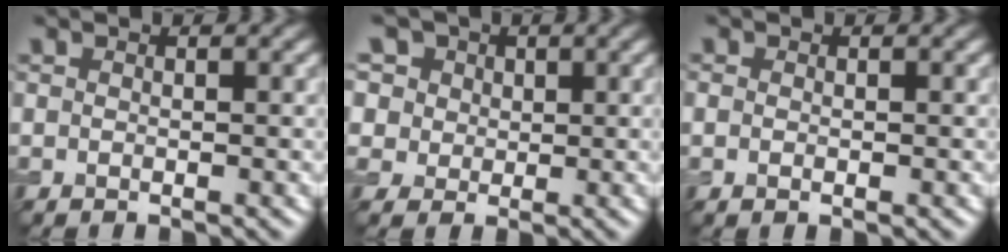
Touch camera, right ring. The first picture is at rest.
{"total": 10.9, "force": [5.7, 8.1, 4.7], "torque": [-0.115, 0.032, 0.072]}
{"total": 0.7, "force": [-0.1, 0.4, 0.6], "torque": [-0.011, -0.002, -0.001]}